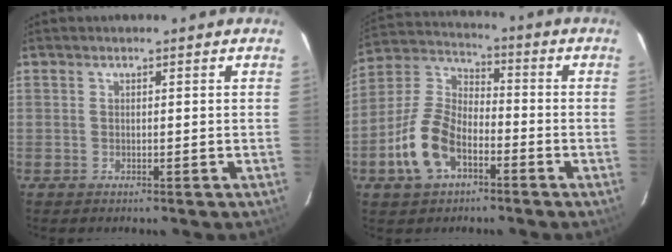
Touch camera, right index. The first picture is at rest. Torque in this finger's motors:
{"motor_torque": [1.14, -0.97, 0.64, 0.15]}